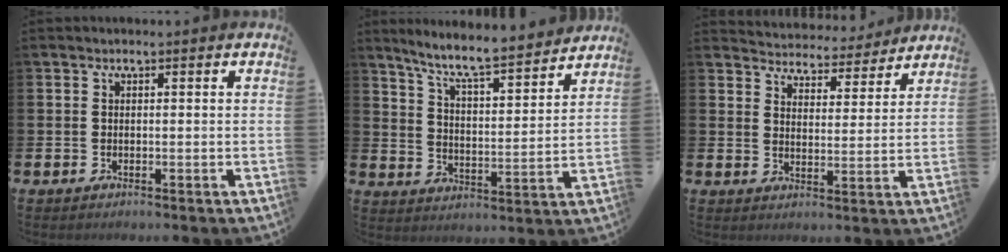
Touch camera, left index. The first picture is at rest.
{"total": 7.8, "force": [7.2, 0.5, 2.9], "torque": [-0.078, -0.057, 0.121]}
{"total": 4.8, "force": [4.7, 1.2, -0.2], "torque": [-0.011, -0.044, 0.078]}